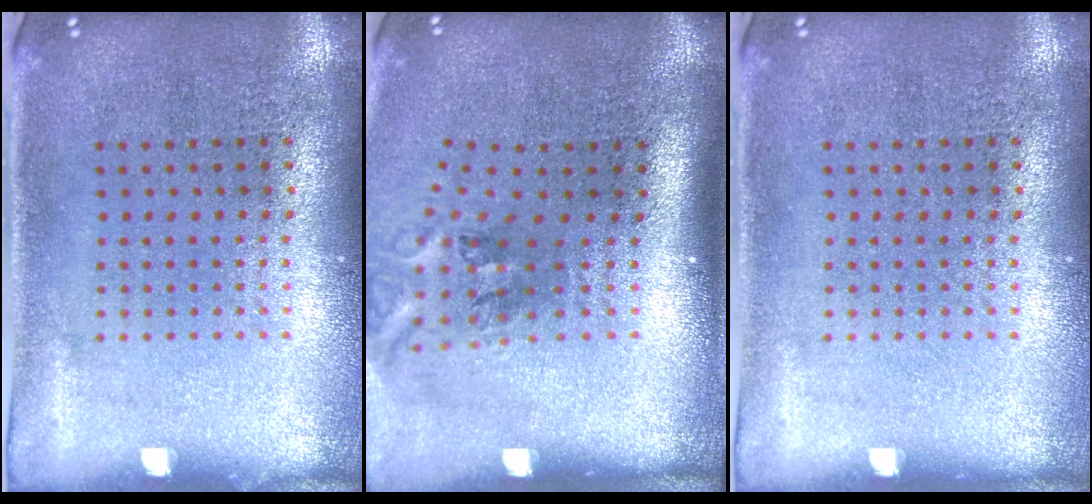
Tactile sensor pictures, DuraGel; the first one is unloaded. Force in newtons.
{"total": 2.0, "press": 1.2, "slide": 1.6}
{"total": 0.0}